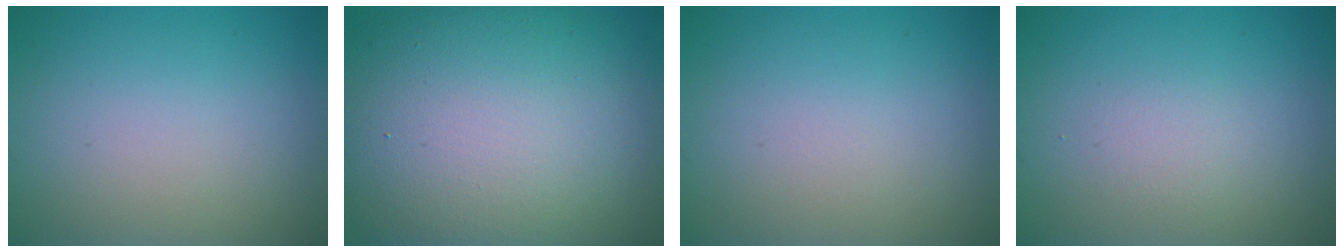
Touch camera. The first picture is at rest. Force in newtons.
{"total": 15.9, "press": 15.9, "slide": 1.0}
{"total": 0.0}
{"total": 1.2, "press": 1.2, "slide": 0.0}